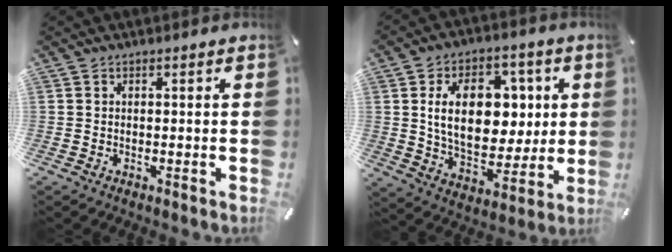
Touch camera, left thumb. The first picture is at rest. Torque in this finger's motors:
{"motor_torque": [2.56, 2.45, 1.48, -0.92, 0.54]}